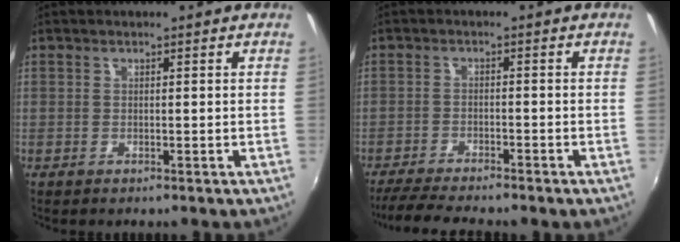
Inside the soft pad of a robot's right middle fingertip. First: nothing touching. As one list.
[{"total": 7.9, "force": [-7.1, 0.4, 3.6], "torque": [-0.088, -0.018, -0.114]}]